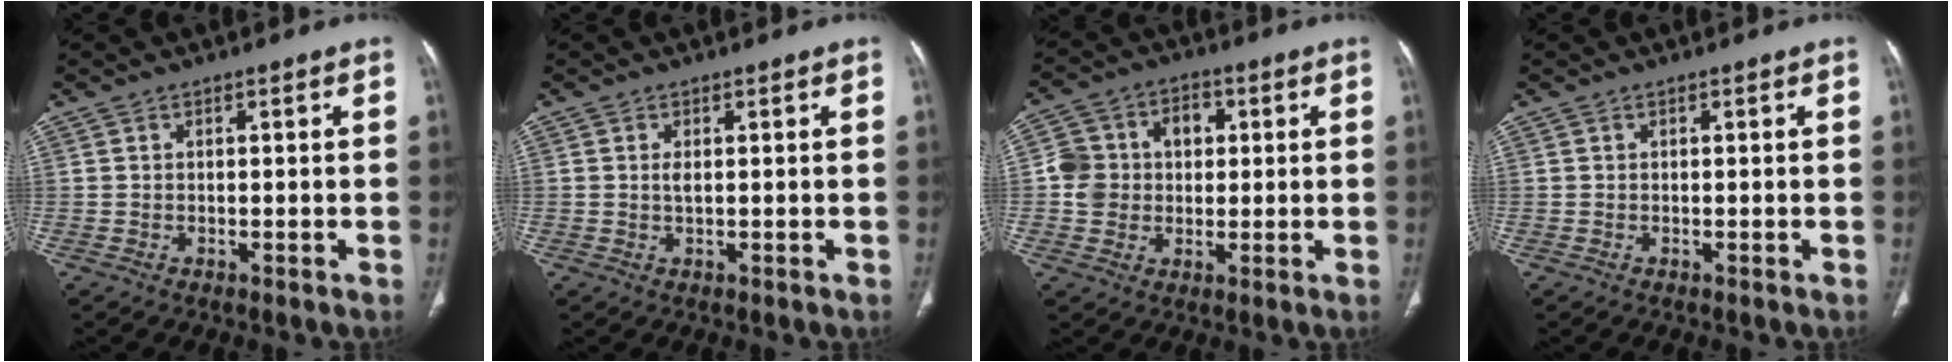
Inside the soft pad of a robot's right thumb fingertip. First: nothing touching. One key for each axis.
{"total": 1.1, "fx": 0.2, "fy": 0.3, "fz": 1.0, "tx": -0.025, "ty": -0.001, "tz": 0.006}
{"total": 9.5, "fx": 0.8, "fy": 8.2, "fz": 4.7, "tx": -0.056, "ty": 0.020, "tz": 0.008}
{"total": 0.0}